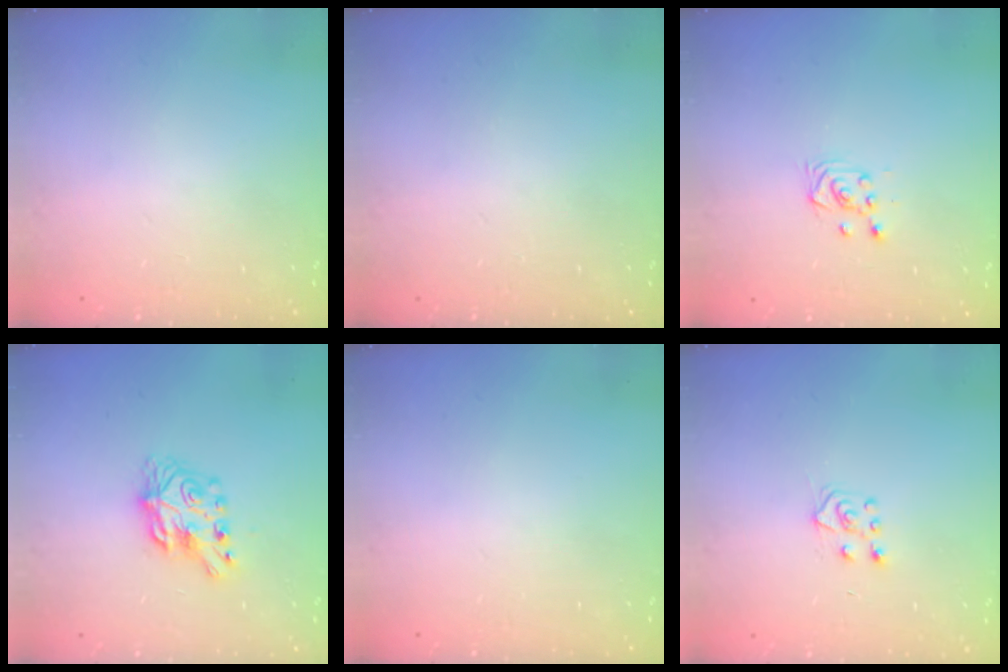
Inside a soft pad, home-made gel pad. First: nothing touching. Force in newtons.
{"total": 0.0}
{"total": 3.6, "press": 3.5, "slide": 1.2}
{"total": 7.7, "press": 7.7, "slide": 0.7}
{"total": 0.0}
{"total": 6.1, "press": 6.1, "slide": 0.5}